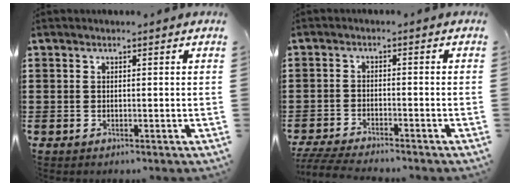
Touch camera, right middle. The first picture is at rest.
{"total": 4.1, "force": [-3.9, 0.1, 1.2], "torque": [-0.034, -0.011, -0.081]}